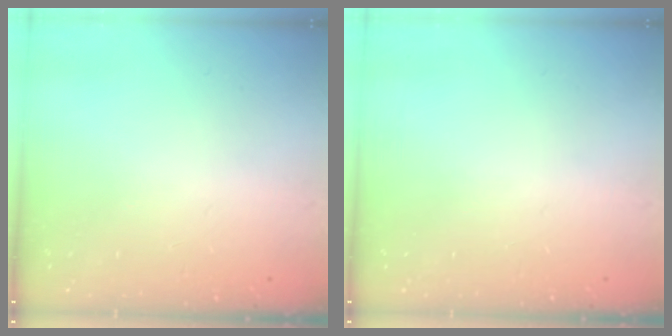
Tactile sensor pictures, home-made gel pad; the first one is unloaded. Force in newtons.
{"total": 0.0}